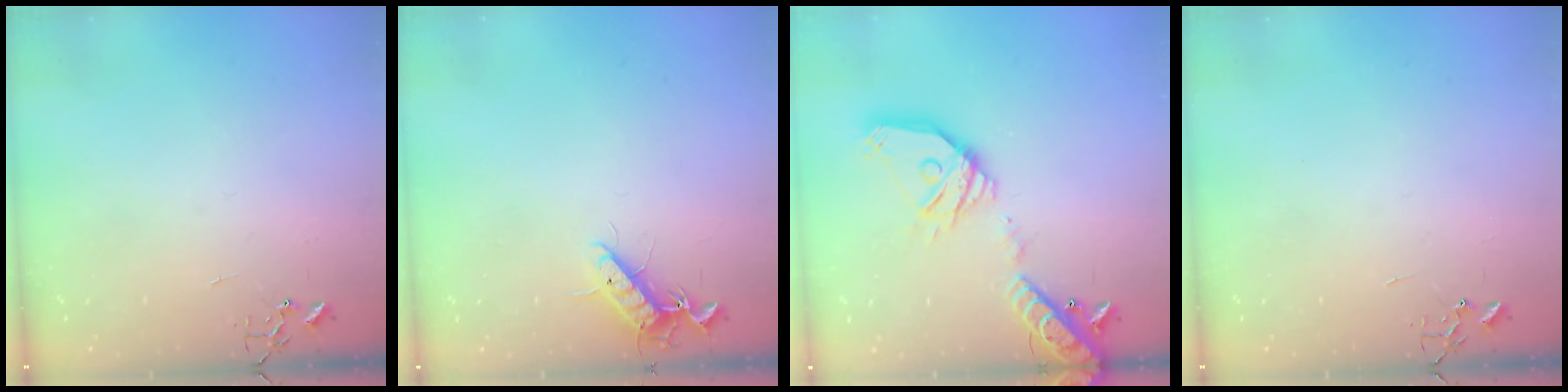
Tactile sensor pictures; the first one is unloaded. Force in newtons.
{"total": 11.0, "press": 10.9, "slide": 1.9}
{"total": 21.9, "press": 21.6, "slide": 3.8}
{"total": 0.0}